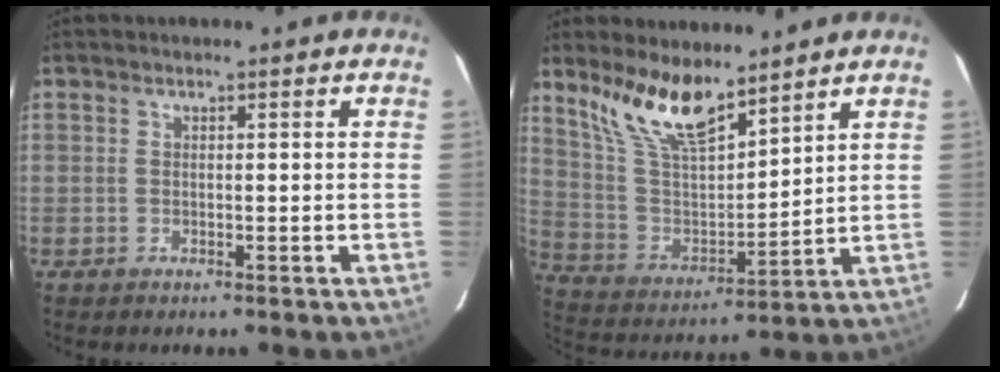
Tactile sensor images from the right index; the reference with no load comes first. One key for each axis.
{"total": 13.7, "fx": 10.3, "fy": 4.1, "fz": 7.9, "tx": -0.159, "ty": 0.003, "tz": 0.212}